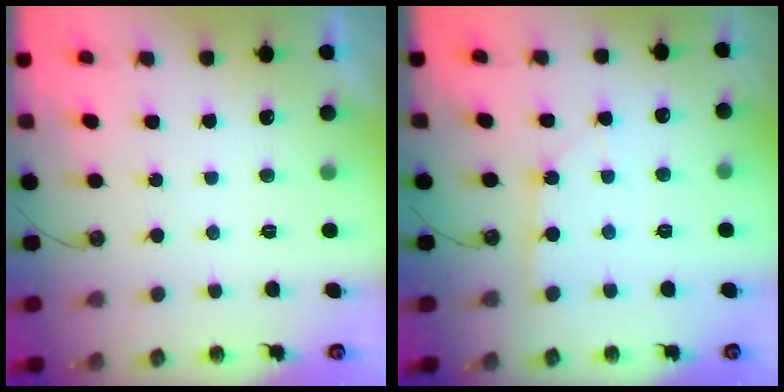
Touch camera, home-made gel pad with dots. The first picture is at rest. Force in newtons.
{"total": 2.2, "press": 2.1, "slide": 0.3}